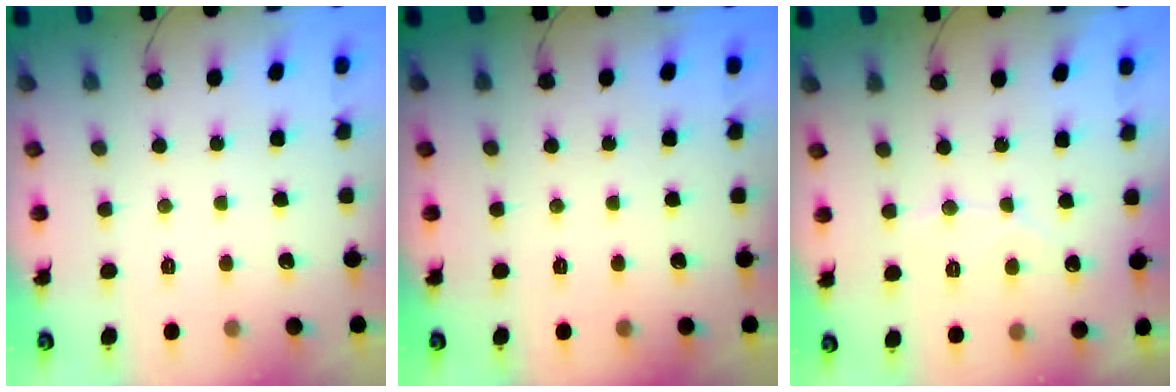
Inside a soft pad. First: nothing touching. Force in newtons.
{"total": 0.0}
{"total": 4.1, "press": 4.1, "slide": 0.4}